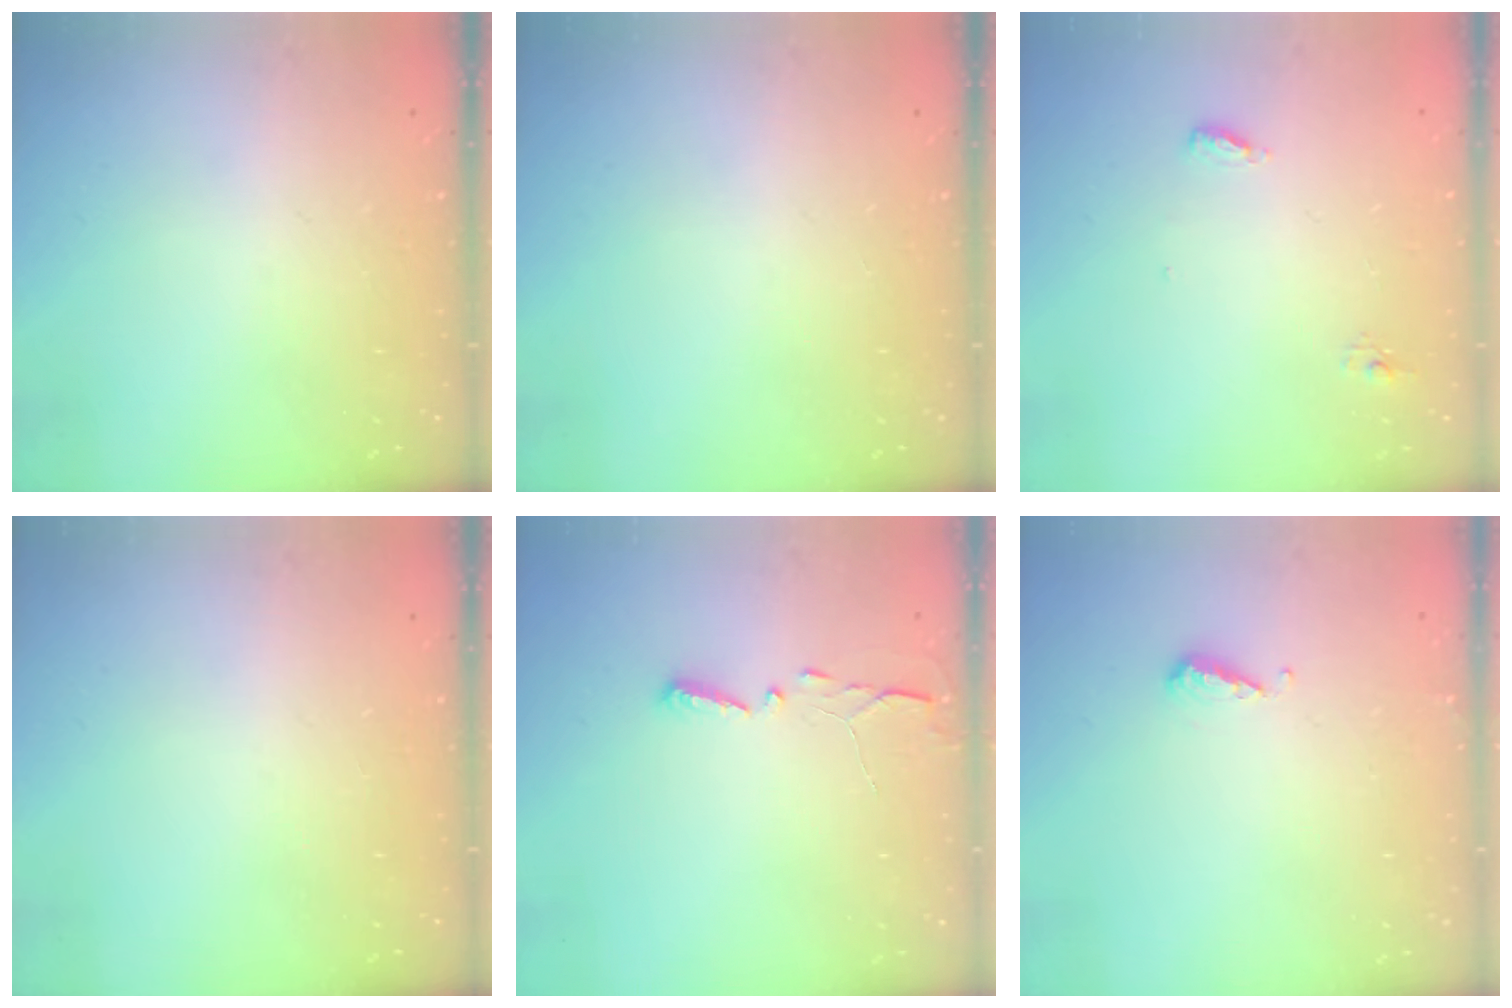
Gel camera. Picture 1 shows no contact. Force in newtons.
{"total": 0.0}
{"total": 4.7, "press": 4.5, "slide": 1.1}
{"total": 0.0}
{"total": 2.9, "press": 2.9, "slide": 0.4}
{"total": 3.8, "press": 3.7, "slide": 0.3}